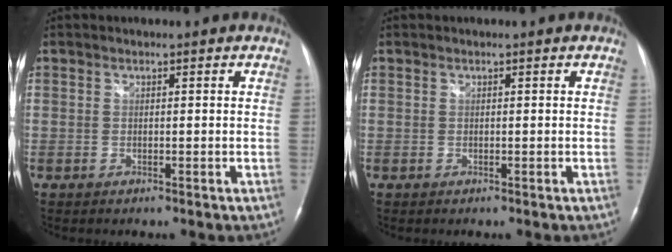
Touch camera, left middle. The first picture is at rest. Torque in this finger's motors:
{"motor_torque": [0.01, -0.07, -0.08, -0.01]}